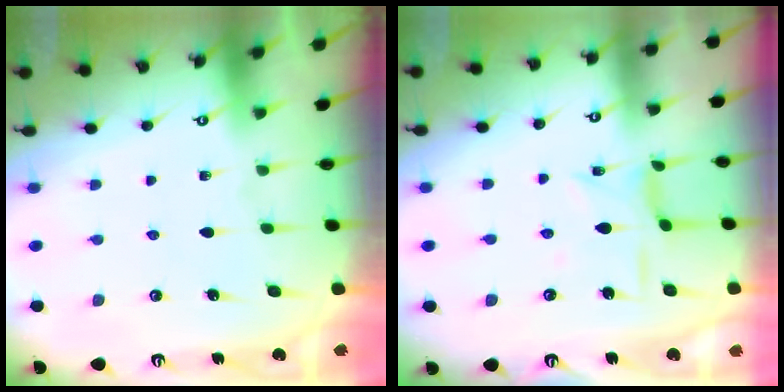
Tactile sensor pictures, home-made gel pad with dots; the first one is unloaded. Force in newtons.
{"total": 4.2, "press": 4.2, "slide": 0.2}